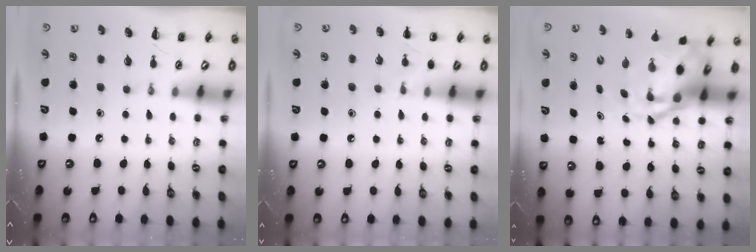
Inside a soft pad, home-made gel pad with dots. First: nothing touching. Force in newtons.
{"total": 7.0, "press": 6.7, "slide": 1.9}
{"total": 7.2, "press": 6.9, "slide": 2.1}